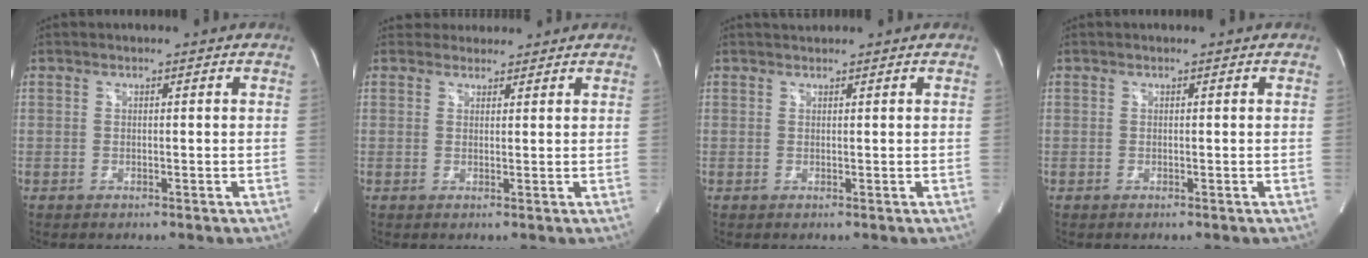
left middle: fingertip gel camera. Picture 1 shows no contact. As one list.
[{"total": 3.1, "force": [2.8, 1.1, -0.3], "torque": [0.007, 0.019, 0.041]}, {"total": 1.1, "force": [1.0, 0.1, 0.1], "torque": [-0.009, 0.013, 0.022]}, {"total": 0.0}]